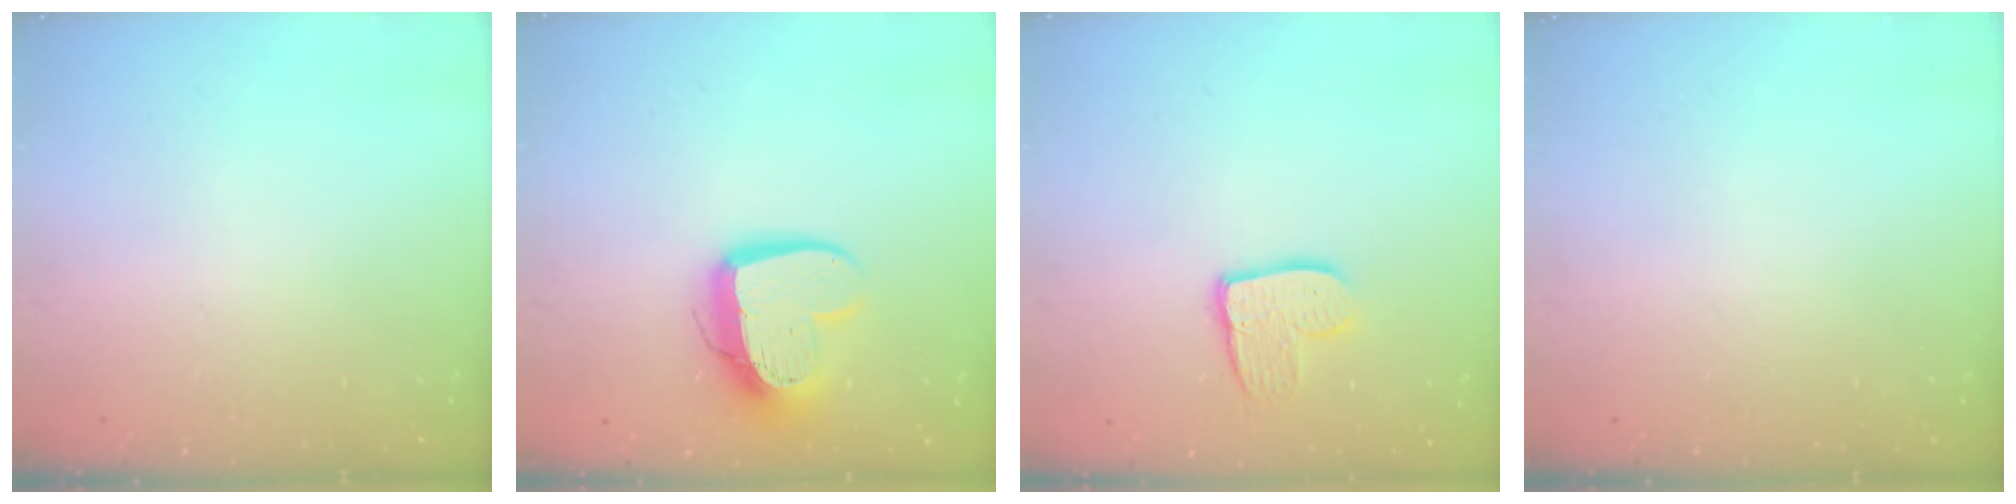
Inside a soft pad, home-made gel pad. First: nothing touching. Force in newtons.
{"total": 13.5, "press": 13.5, "slide": 1.1}
{"total": 8.9, "press": 8.9, "slide": 0.4}
{"total": 0.0}